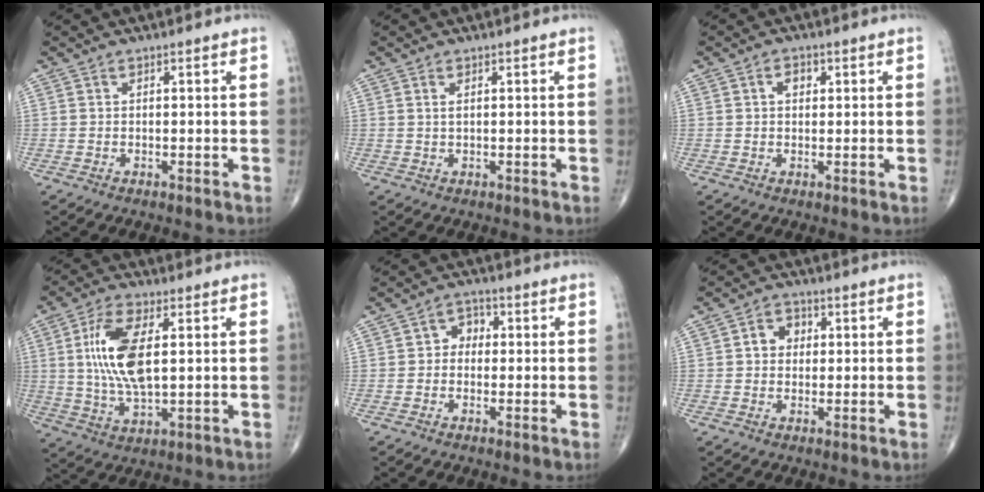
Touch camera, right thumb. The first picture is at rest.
{"total": 0.9, "force": [0.4, 0.3, 0.7], "torque": [-0.016, 0.003, 0.007]}
{"total": 2.4, "force": [0.7, 1.7, 1.5], "torque": [-0.014, 0.003, 0.007]}
{"total": 12.6, "force": [2.2, 5.4, 11.2], "torque": [-0.223, -0.009, 0.044]}
{"total": 3.5, "force": [-0.2, 3.0, 1.9], "torque": [-0.005, 0.016, -0.015]}
{"total": 3.8, "force": [0.3, 3.2, 1.9], "torque": [-0.010, 0.013, -0.004]}